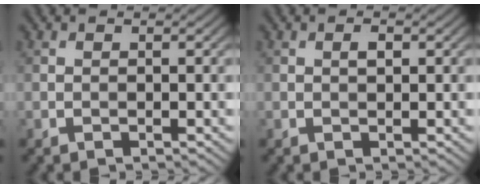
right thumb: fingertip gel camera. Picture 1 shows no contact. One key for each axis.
{"total": 1.0, "fx": 0.2, "fy": 0.4, "fz": 0.8, "tx": -0.014, "ty": 0.000, "tz": 0.004}